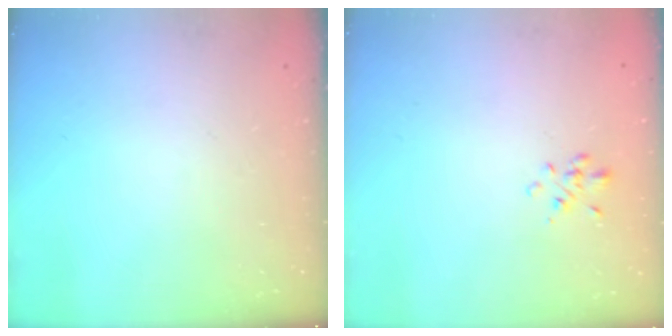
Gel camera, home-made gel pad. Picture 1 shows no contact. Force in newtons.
{"total": 1.6, "press": 1.5, "slide": 0.6}